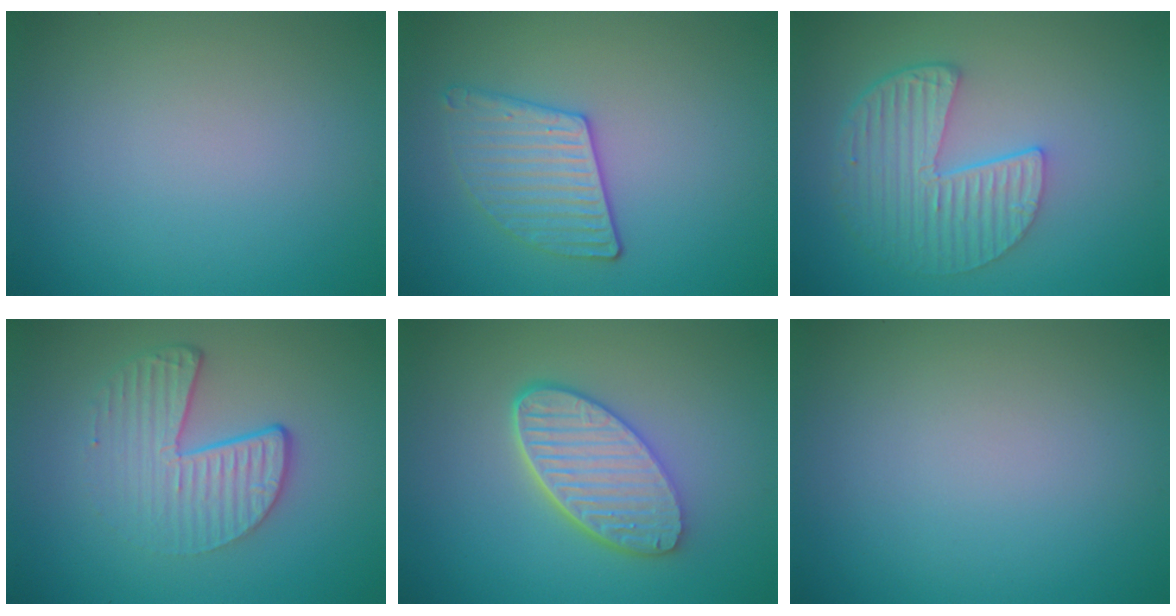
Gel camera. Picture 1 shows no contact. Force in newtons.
{"total": 2.9, "press": 2.9, "slide": 0.6}
{"total": 5.5, "press": 4.1, "slide": 3.6}
{"total": 4.7, "press": 3.0, "slide": 3.6}
{"total": 5.8, "press": 4.5, "slide": 3.6}
{"total": 0.0}